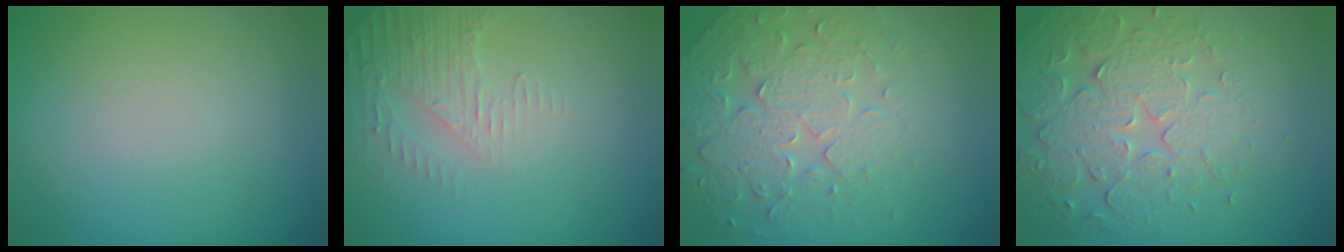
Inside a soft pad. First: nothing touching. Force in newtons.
{"total": 2.6, "press": 2.5, "slide": 0.7}
{"total": 4.2, "press": 4.0, "slide": 1.3}
{"total": 5.1, "press": 4.5, "slide": 2.5}